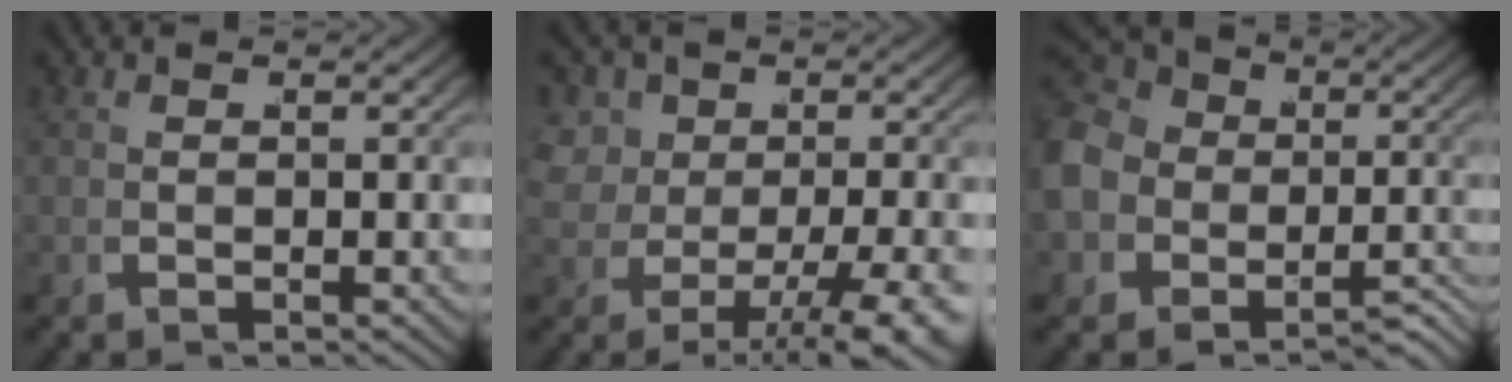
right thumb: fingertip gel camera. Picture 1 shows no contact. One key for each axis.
{"total": 7.2, "fx": -0.9, "fy": 4.9, "fz": 5.2, "tx": -0.098, "ty": -0.025, "tz": 0.000}
{"total": 10.2, "fx": -0.9, "fy": 8.6, "fz": 5.4, "tx": -0.109, "ty": -0.015, "tz": -0.024}